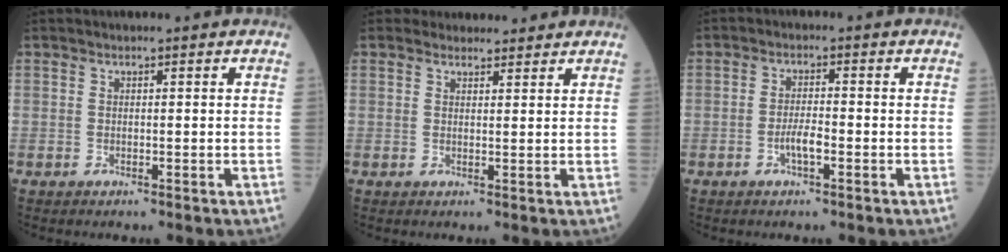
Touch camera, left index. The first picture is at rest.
{"total": 3.4, "force": [3.2, 1.2, -0.1], "torque": [0.003, 0.007, 0.039]}
{"total": 3.1, "force": [-1.4, 0.6, 2.7], "torque": [-0.053, 0.000, -0.027]}